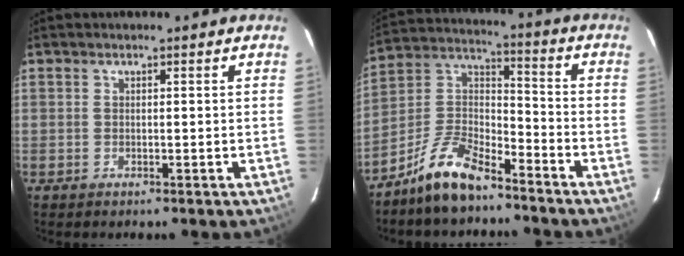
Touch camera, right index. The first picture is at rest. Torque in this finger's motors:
{"motor_torque": [0.75, -0.83, 0.47, 0.09]}